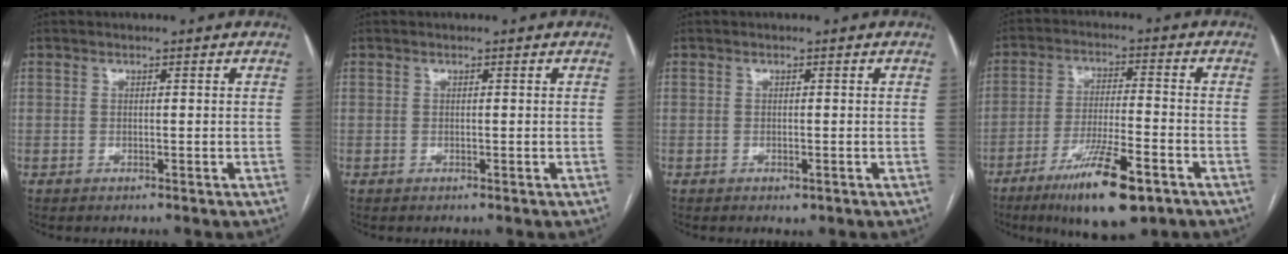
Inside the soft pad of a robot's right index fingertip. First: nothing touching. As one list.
[{"total": 0.0}, {"total": 0.9, "force": [-0.5, 0.5, 0.6], "torque": [-0.004, 0.000, -0.002]}, {"total": 12.6, "force": [-7.5, 2.1, 10.0], "torque": [-0.179, -0.023, -0.121]}]